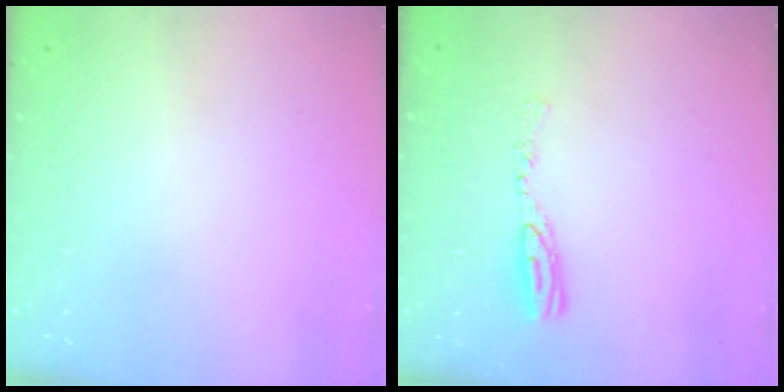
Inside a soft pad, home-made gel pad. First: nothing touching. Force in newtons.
{"total": 8.1, "press": 8.1, "slide": 0.6}